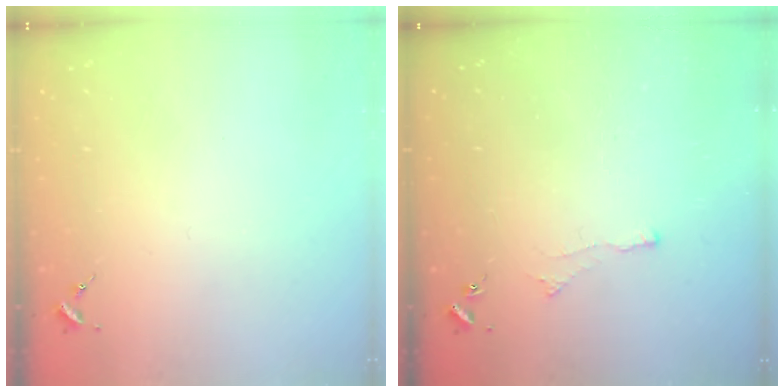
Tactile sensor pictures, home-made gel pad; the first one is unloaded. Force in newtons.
{"total": 2.8, "press": 2.7, "slide": 0.5}